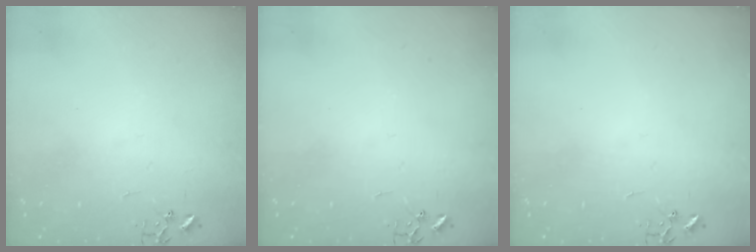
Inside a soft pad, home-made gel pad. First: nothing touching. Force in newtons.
{"total": 0.0}
{"total": 0.0}